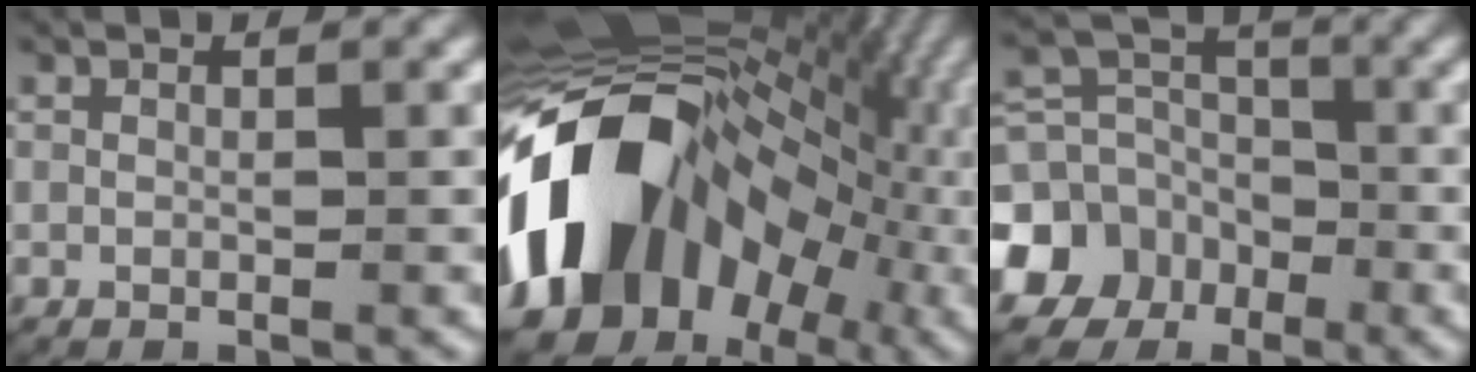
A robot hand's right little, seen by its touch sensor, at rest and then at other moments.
{"total": 26.7, "force": [-1.6, 18.1, 19.6], "torque": [-0.290, -0.003, -0.025]}
{"total": 10.0, "force": [-2.8, 8.7, 4.1], "torque": [-0.070, -0.034, -0.049]}